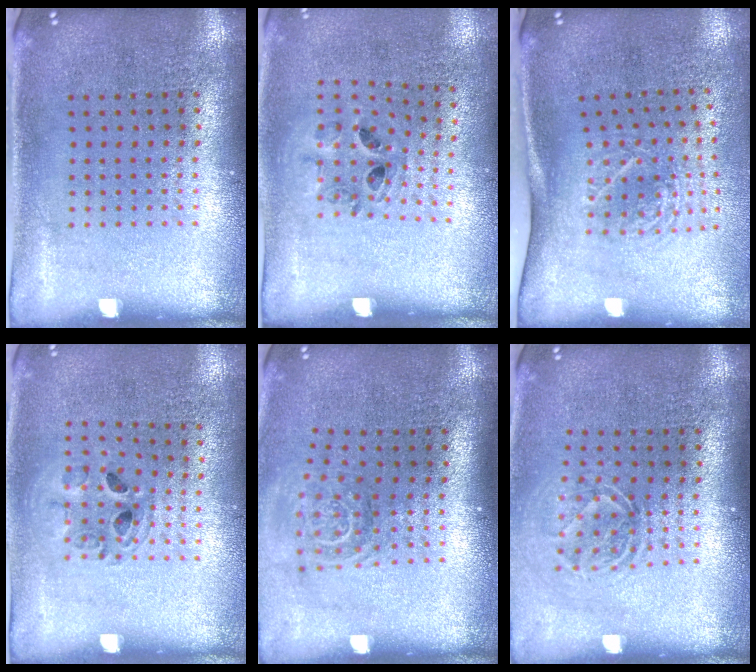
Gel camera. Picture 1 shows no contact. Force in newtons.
{"total": 1.0, "press": 0.8, "slide": 0.5}
{"total": 1.8, "press": 1.3, "slide": 1.4}
{"total": 1.0, "press": 1.0, "slide": 0.1}
{"total": 1.6, "press": 1.1, "slide": 1.1}
{"total": 1.5, "press": 1.1, "slide": 1.0}